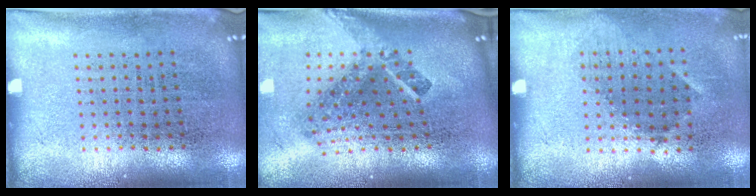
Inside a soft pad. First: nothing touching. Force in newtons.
{"total": 2.7, "press": 1.6, "slide": 2.1}
{"total": 0.9, "press": 0.7, "slide": 0.5}